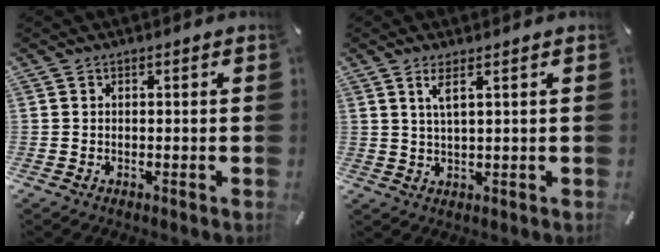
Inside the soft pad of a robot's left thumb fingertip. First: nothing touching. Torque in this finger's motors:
{"motor_torque": [0.13, -0.15, -0.15, 0.24, -0.01]}